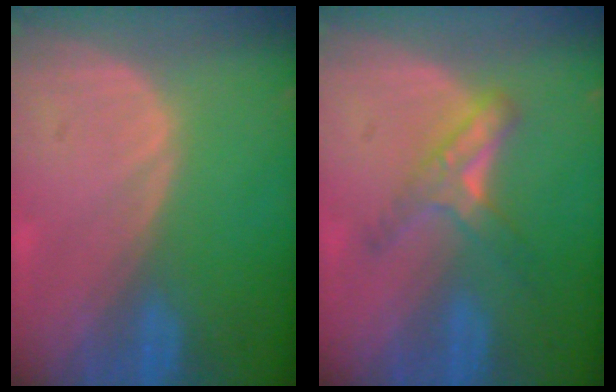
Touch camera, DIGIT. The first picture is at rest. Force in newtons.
{"total": 5.1, "press": 4.9, "slide": 1.6}